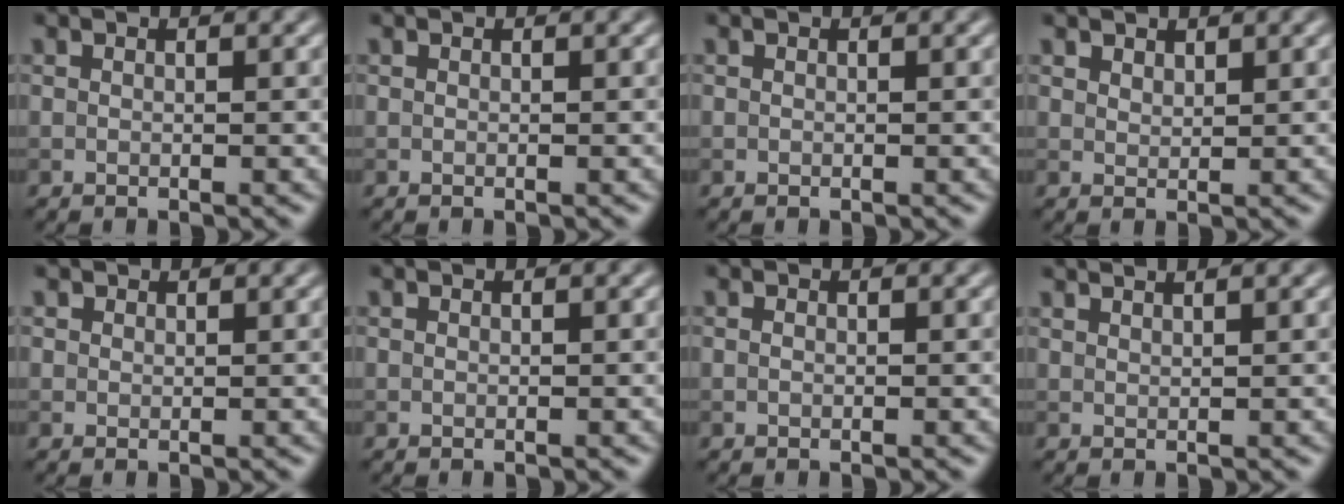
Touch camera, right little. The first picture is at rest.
{"total": 0.0}
{"total": 0.0}
{"total": 1.2, "force": [1.1, 0.5, 0.2], "torque": [-0.004, -0.001, 0.020]}
{"total": 0.8, "force": [0.6, 0.5, 0.1], "torque": [0.001, -0.003, 0.007]}
{"total": 0.0}
{"total": 0.0}
{"total": 2.3, "force": [1.9, 0.8, 1.2], "torque": [0.004, 0.004, 0.003]}